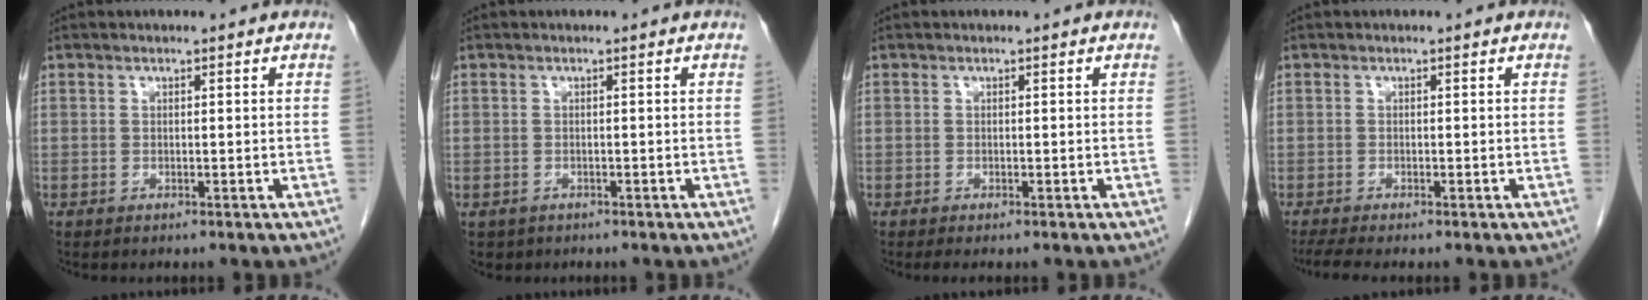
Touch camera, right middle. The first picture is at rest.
{"total": 1.6, "force": [-1.0, 1.3, 0.2], "torque": [-0.010, 0.002, -0.010]}
{"total": 1.3, "force": [-1.1, 0.2, 0.7], "torque": [-0.011, -0.005, -0.014]}
{"total": 2.6, "force": [-2.2, -0.1, 1.5], "torque": [-0.031, -0.008, -0.041]}